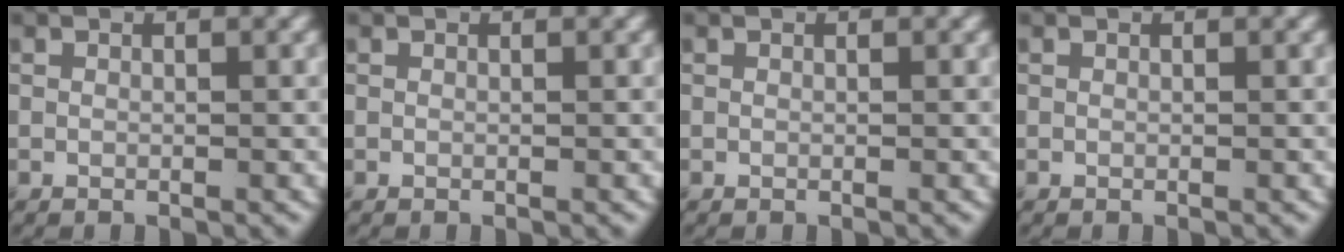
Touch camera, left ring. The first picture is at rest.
{"total": 0.0}
{"total": 0.0}
{"total": 0.0}